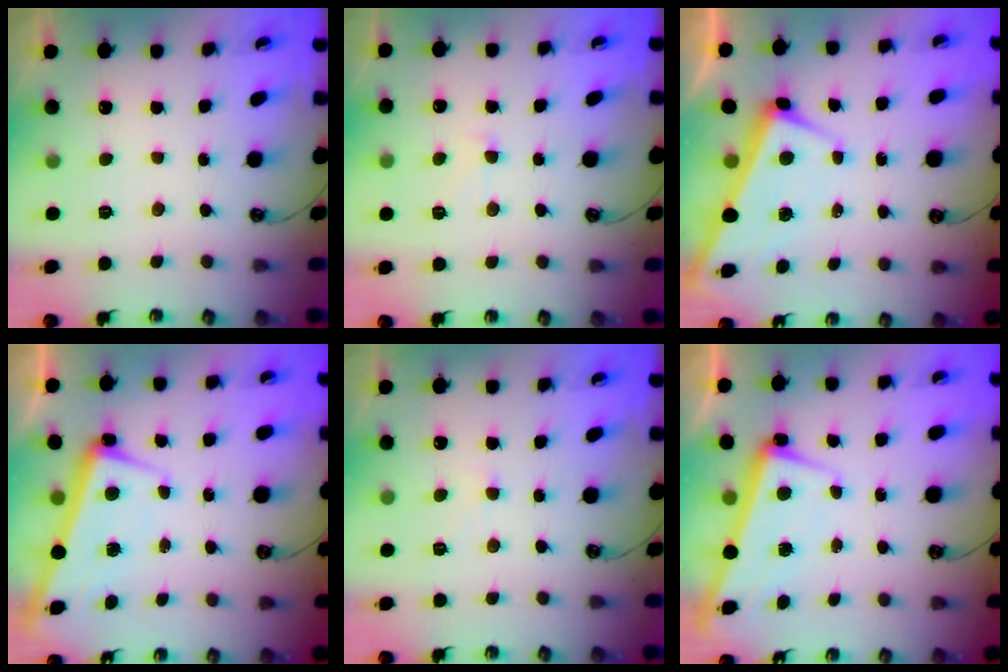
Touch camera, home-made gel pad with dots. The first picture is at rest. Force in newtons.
{"total": 0.7, "press": 0.1, "slide": 0.7}
{"total": 2.8, "press": 2.7, "slide": 0.6}
{"total": 2.2, "press": 2.1, "slide": 0.5}
{"total": 0.9, "press": 0.9, "slide": 0.1}
{"total": 2.2, "press": 2.1, "slide": 0.8}